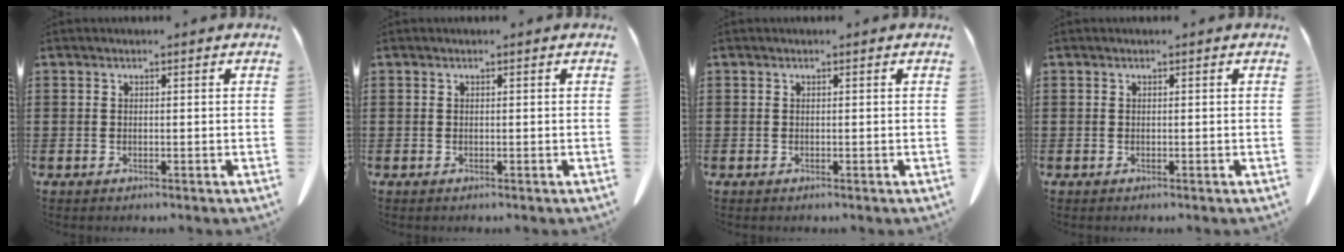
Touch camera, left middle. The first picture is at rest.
{"total": 0.0}
{"total": 0.0}
{"total": 0.0}